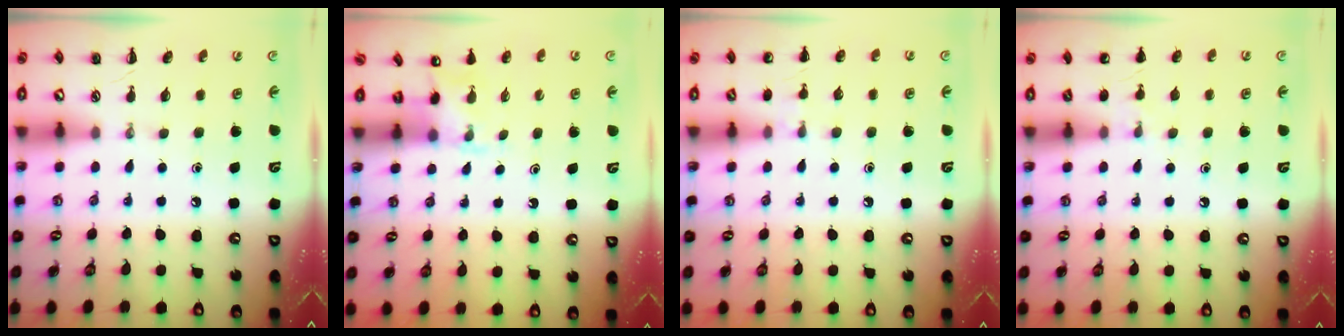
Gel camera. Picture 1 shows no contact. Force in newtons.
{"total": 2.5, "press": 2.4, "slide": 0.9}
{"total": 5.3, "press": 5.0, "slide": 1.8}
{"total": 6.5, "press": 6.4, "slide": 1.4}